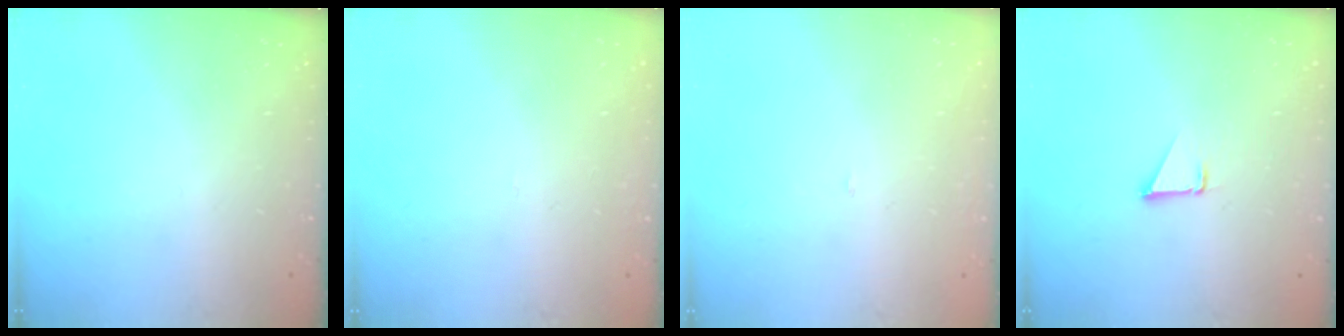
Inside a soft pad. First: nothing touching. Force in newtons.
{"total": 2.7, "press": 2.7, "slide": 0.3}
{"total": 2.1, "press": 2.1, "slide": 0.1}
{"total": 1.3, "press": 1.3, "slide": 0.1}